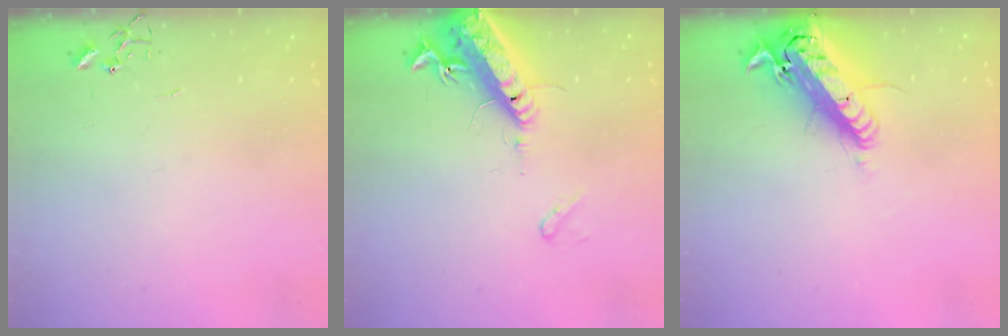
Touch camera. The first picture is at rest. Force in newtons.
{"total": 16.9, "press": 16.5, "slide": 3.9}
{"total": 19.3, "press": 18.8, "slide": 4.3}